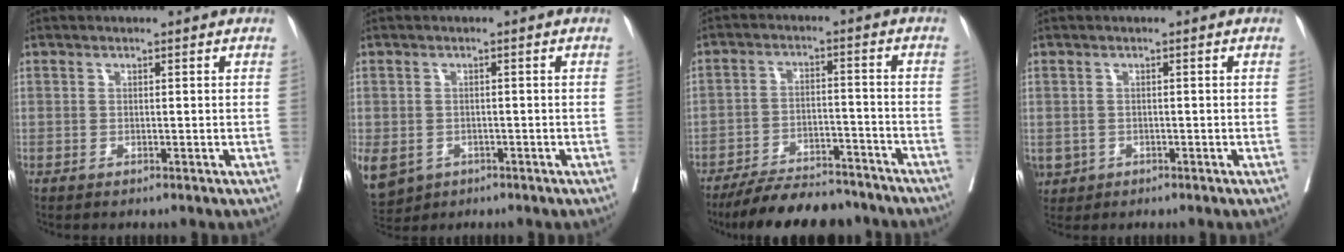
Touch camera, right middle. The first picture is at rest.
{"total": 14.0, "force": [-5.7, 11.5, 5.6], "torque": [-0.179, -0.011, -0.072]}
{"total": 13.4, "force": [-12.0, 3.7, 4.6], "torque": [-0.065, 0.009, -0.178]}
{"total": 3.3, "force": [-1.3, 3.0, 0.6], "torque": [-0.011, 0.002, -0.017]}